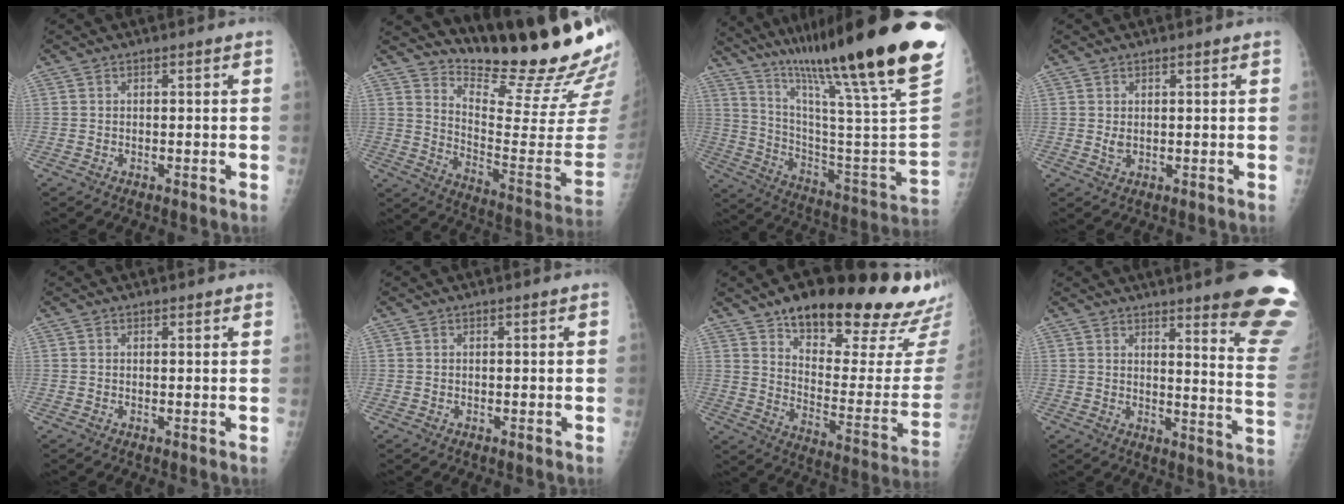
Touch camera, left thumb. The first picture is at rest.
{"total": 22.8, "force": [20.1, 2.7, 10.4], "torque": [-0.127, -0.182, 0.283]}
{"total": 37.2, "force": [26.8, 3.4, 25.5], "torque": [-0.327, -0.132, 0.402]}
{"total": 2.0, "force": [0.9, 0.9, 1.5], "torque": [-0.025, -0.008, 0.020]}
{"total": 1.0, "force": [0.9, 0.3, 0.3], "torque": [-0.003, -0.002, 0.012]}
{"total": 0.0}
{"total": 28.3, "force": [20.2, 9.1, 17.6], "torque": [-0.206, -0.088, 0.285]}
{"total": 17.3, "force": [12.9, 1.3, 11.4], "torque": [-0.113, -0.108, 0.150]}